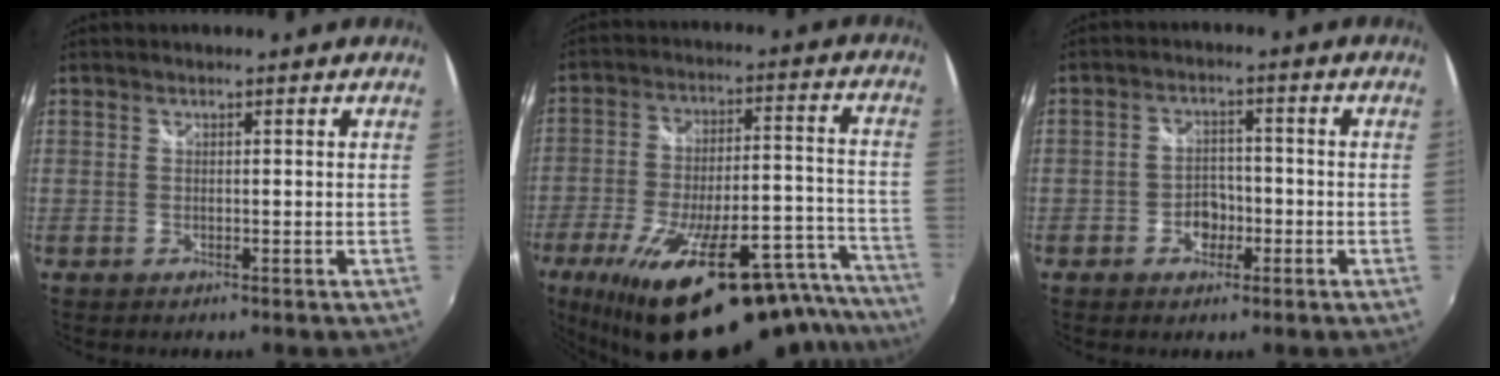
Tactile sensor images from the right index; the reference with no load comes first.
{"total": 33.3, "force": [-25.8, 9.7, 18.7], "torque": [-0.278, -0.016, -0.356]}
{"total": 4.4, "force": [-1.9, 3.3, 2.2], "torque": [-0.043, 0.008, -0.025]}